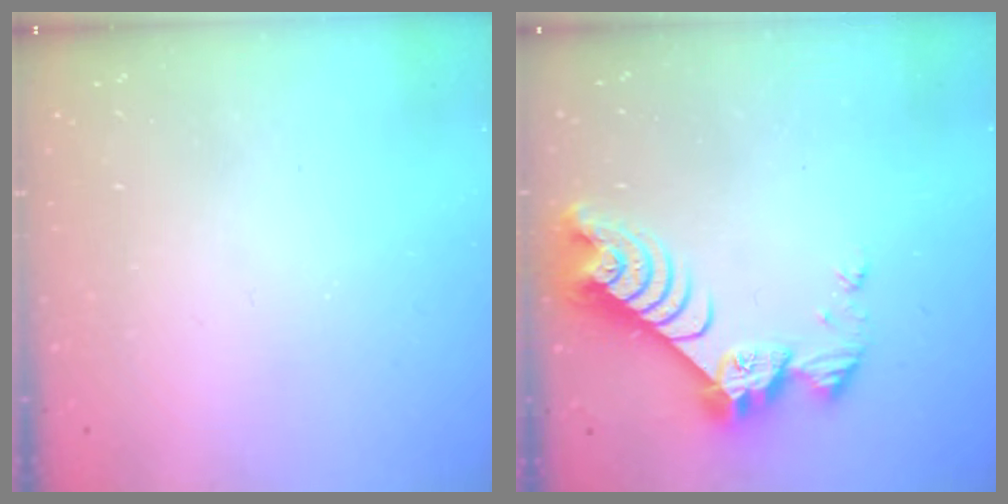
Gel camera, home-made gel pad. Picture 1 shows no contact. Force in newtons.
{"total": 9.9, "press": 9.9, "slide": 0.9}